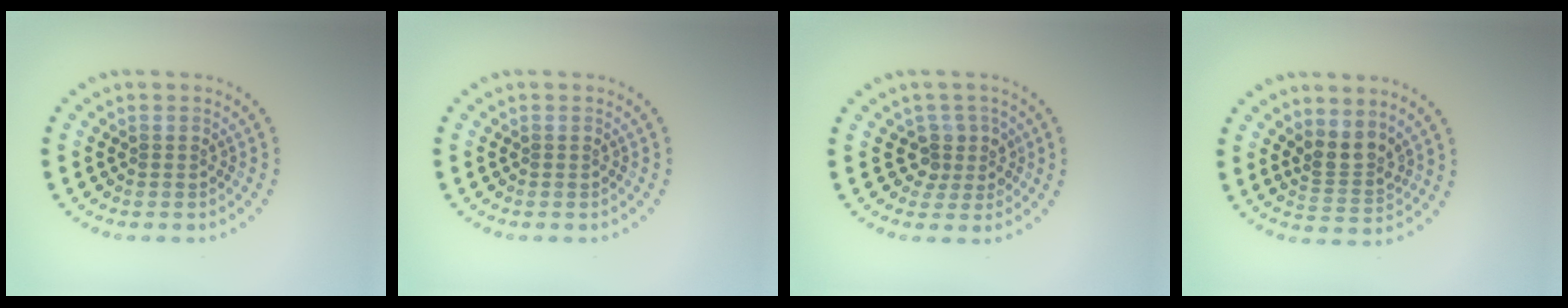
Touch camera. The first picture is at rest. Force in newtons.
{"total": 0.0}
{"total": 2.5, "press": 1.9, "slide": 1.6}
{"total": 2.7, "press": 1.9, "slide": 1.9}